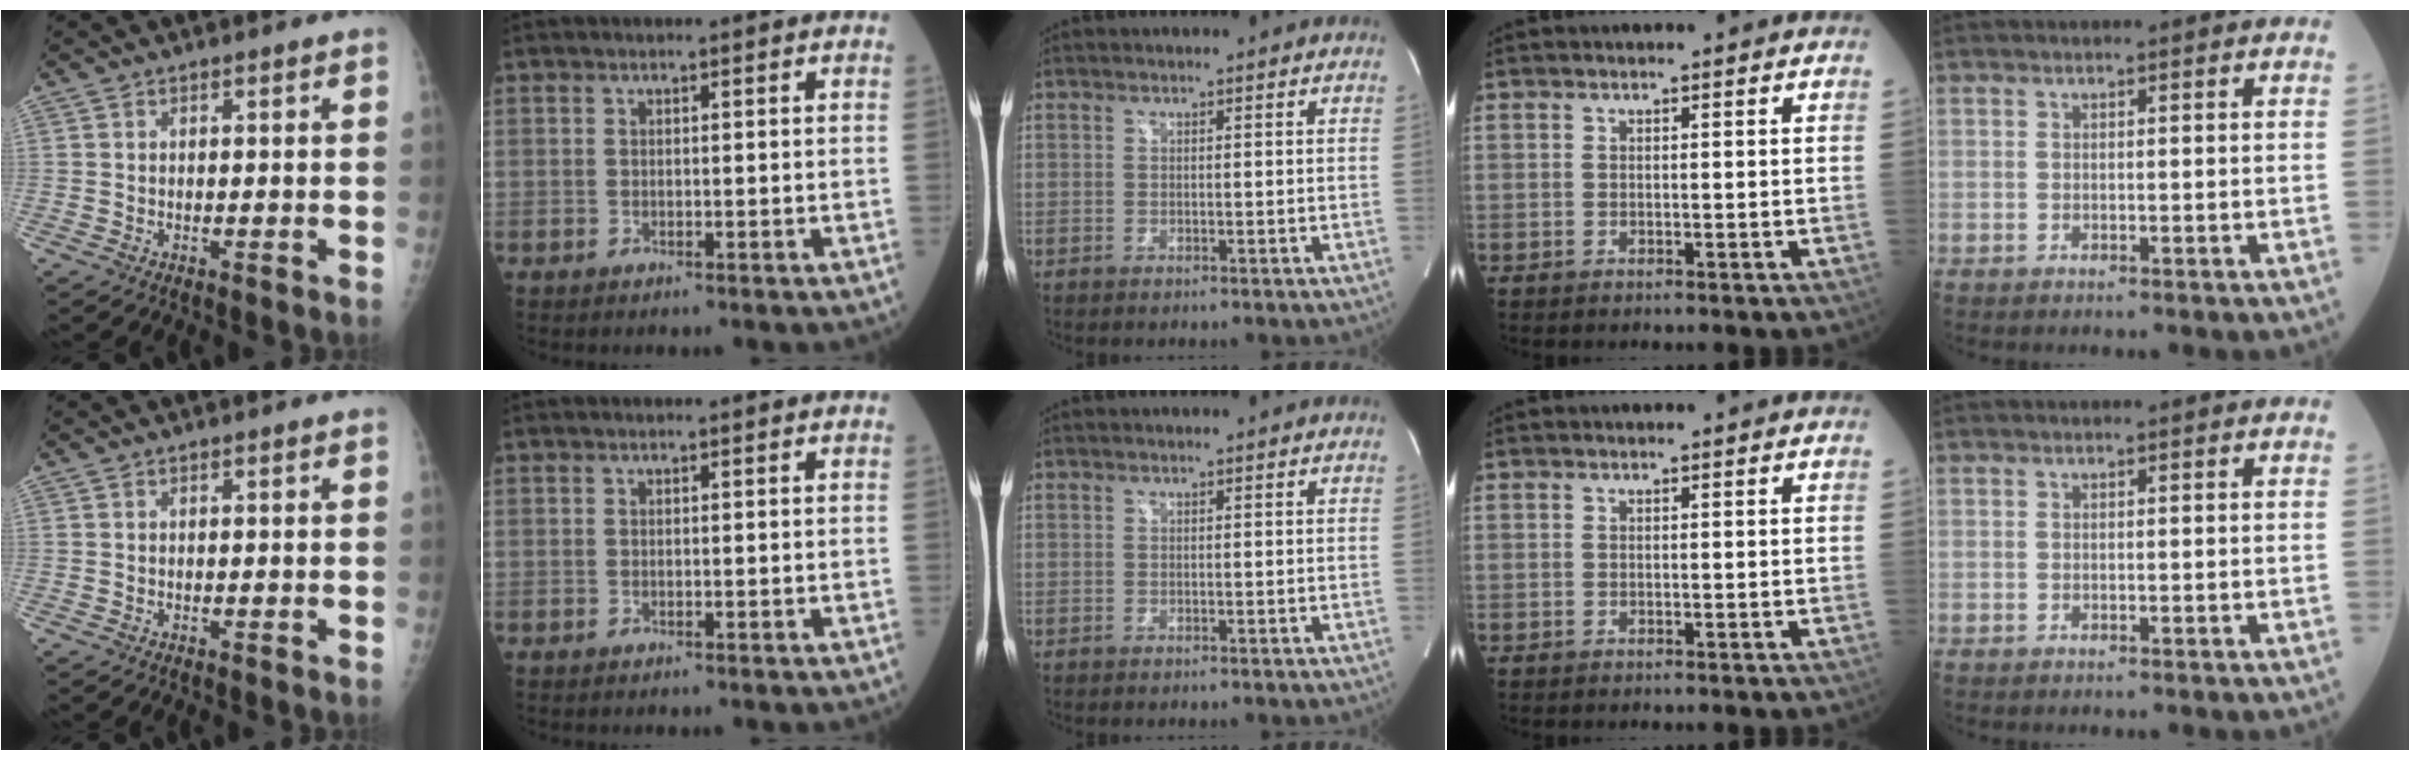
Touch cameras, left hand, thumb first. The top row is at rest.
{}